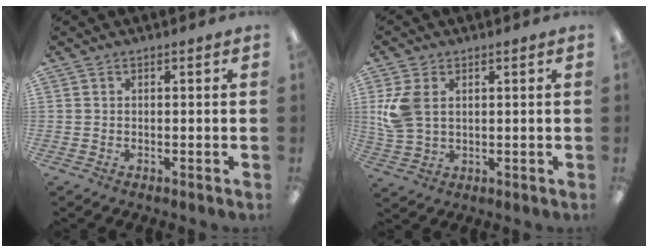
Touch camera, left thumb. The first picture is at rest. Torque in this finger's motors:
{"motor_torque": [0.37, 0.77, -0.06, 0.06, 0.06]}